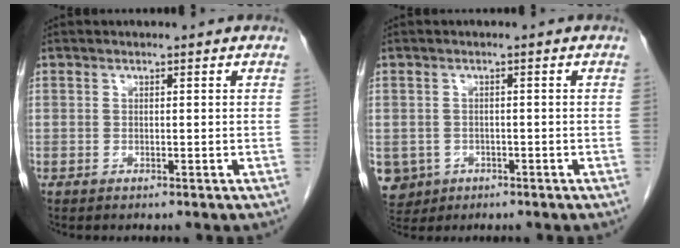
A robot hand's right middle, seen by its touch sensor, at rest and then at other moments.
{"total": 7.0, "force": [-2.9, 6.2, 1.5], "torque": [-0.048, 0.003, -0.040]}